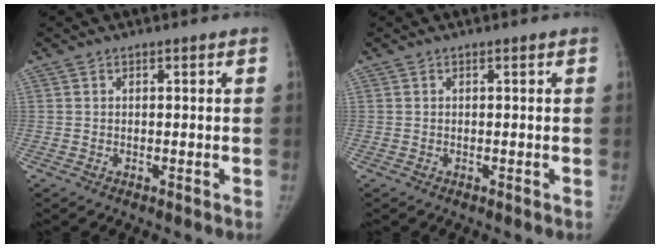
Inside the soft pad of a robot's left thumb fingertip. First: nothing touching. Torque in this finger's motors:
{"motor_torque": [0.03, 0.04, 0.22, -0.27, 0.01]}